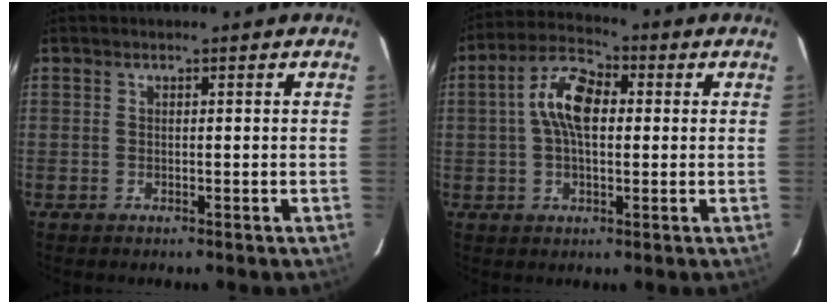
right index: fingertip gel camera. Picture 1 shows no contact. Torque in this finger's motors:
{"motor_torque": [0.59, -0.17, 0.37, 0.18]}